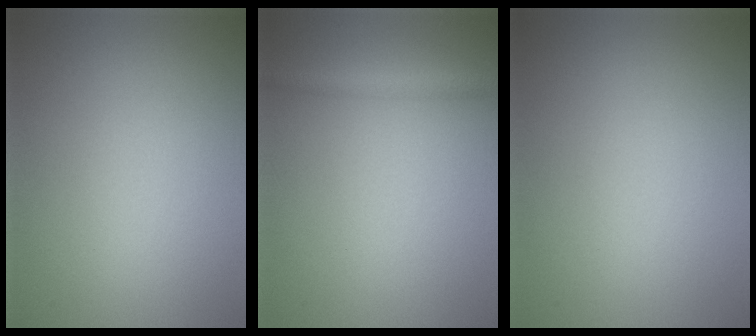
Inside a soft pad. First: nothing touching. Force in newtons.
{"total": 1.7, "press": 1.7, "slide": 0.1}
{"total": 0.0}